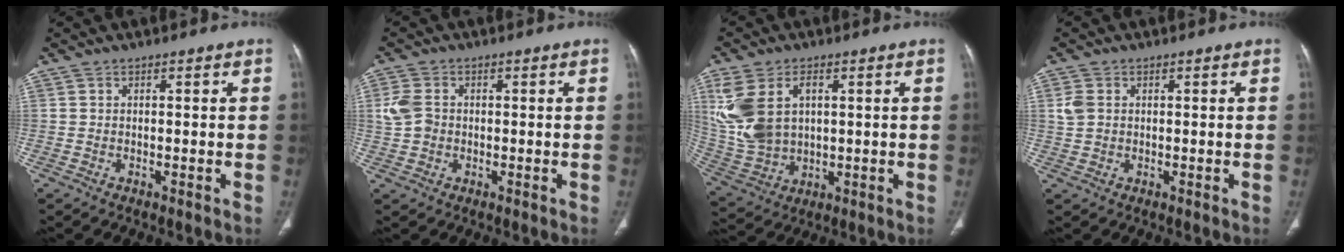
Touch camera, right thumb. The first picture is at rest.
{"total": 4.5, "force": [0.2, 3.6, 2.7], "torque": [-0.056, 0.008, 0.001]}
{"total": 14.1, "force": [3.5, 9.3, 10.0], "torque": [-0.213, 0.001, 0.084]}
{"total": 3.1, "force": [0.6, 2.3, 1.9], "torque": [-0.047, 0.004, 0.015]}